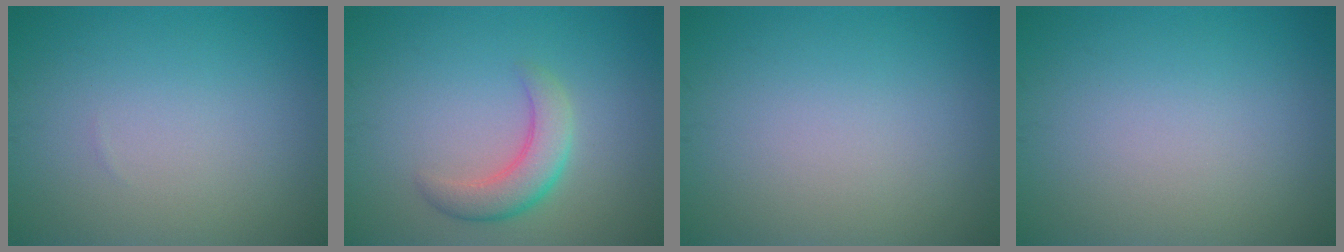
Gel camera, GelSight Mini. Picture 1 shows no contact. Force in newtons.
{"total": 3.5, "press": 3.5, "slide": 0.1}
{"total": 0.0}
{"total": 0.0}